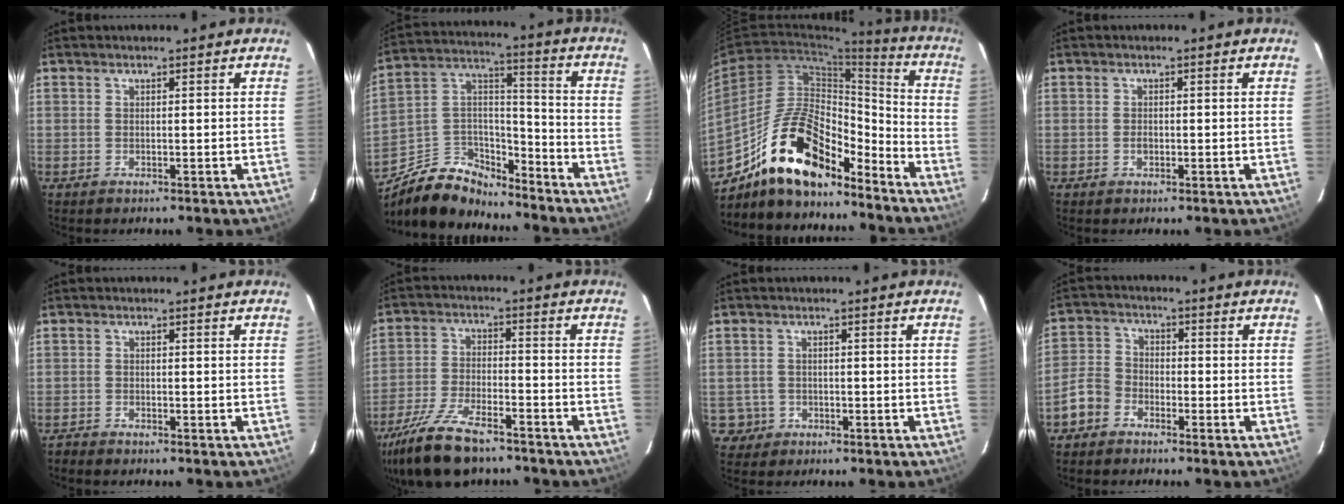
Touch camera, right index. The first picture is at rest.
{"total": 14.5, "force": [-11.2, 6.9, 6.0], "torque": [-0.140, 0.042, -0.192]}
{"total": 18.4, "force": [-13.6, 7.3, 10.0], "torque": [-0.182, 0.027, -0.228]}
{"total": 1.3, "force": [-0.3, 1.0, 0.7], "torque": [-0.013, 0.002, -0.006]}
{"total": 1.3, "force": [-1.2, 0.1, 0.4], "torque": [-0.022, -0.005, -0.021]}
{"total": 15.8, "force": [-12.3, 4.9, 8.7], "torque": [-0.193, -0.034, -0.218]}
{"total": 2.8, "force": [-0.6, 2.8, 0.2], "torque": [-0.008, 0.012, -0.005]}
{"total": 5.1, "force": [-3.0, 3.7, 1.7], "torque": [-0.040, 0.018, -0.064]}